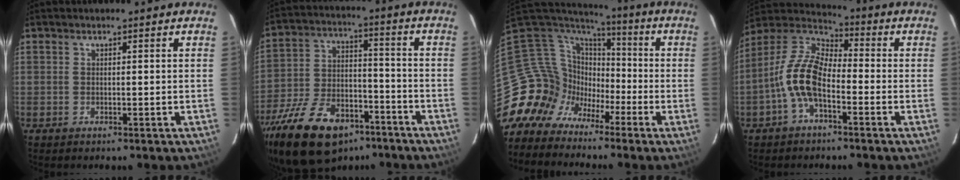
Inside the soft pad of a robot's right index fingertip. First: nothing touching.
{"total": 23.0, "force": [-15.0, 12.0, 12.7], "torque": [-0.266, -0.011, -0.240]}
{"total": 12.7, "force": [-7.0, 10.4, 2.2], "torque": [-0.071, 0.030, -0.143]}
{"total": 11.1, "force": [-3.8, 5.2, 9.0], "torque": [-0.193, 0.015, -0.082]}